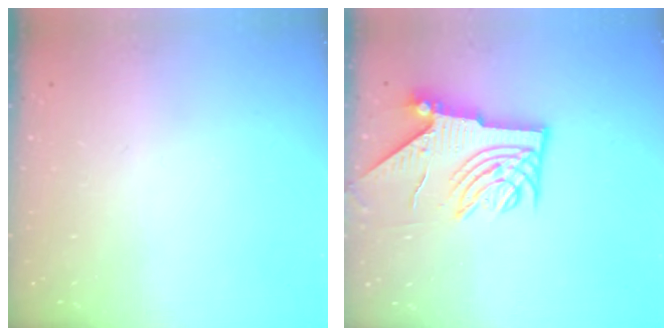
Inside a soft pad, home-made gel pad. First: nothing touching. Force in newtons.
{"total": 9.2, "press": 9.1, "slide": 1.3}